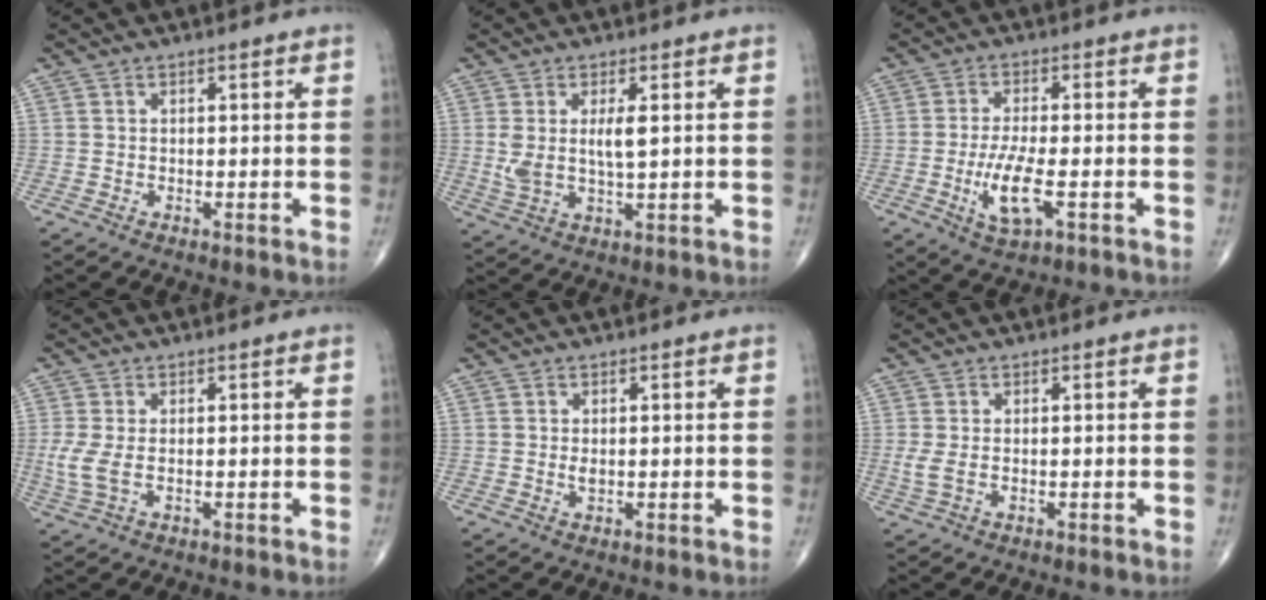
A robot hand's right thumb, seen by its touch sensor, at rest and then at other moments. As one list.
[{"total": 6.1, "force": [1.2, 2.1, 5.7], "torque": [-0.119, -0.010, 0.028]}, {"total": 7.7, "force": [-2.2, 2.3, 6.9], "torque": [-0.139, -0.002, -0.038]}, {"total": 4.3, "force": [-0.4, 2.1, 3.7], "torque": [-0.101, -0.005, -0.005]}, {"total": 1.1, "force": [0.1, 0.5, 0.9], "torque": [-0.016, -0.003, 0.004]}, {"total": 2.2, "force": [-0.2, 1.2, 1.9], "torque": [-0.054, -0.002, -0.001]}]